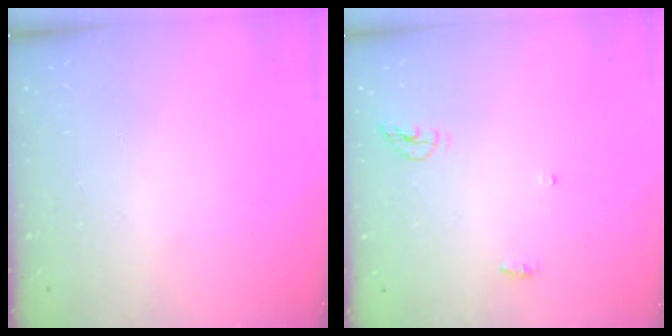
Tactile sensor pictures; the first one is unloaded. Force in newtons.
{"total": 4.7, "press": 4.7, "slide": 0.2}